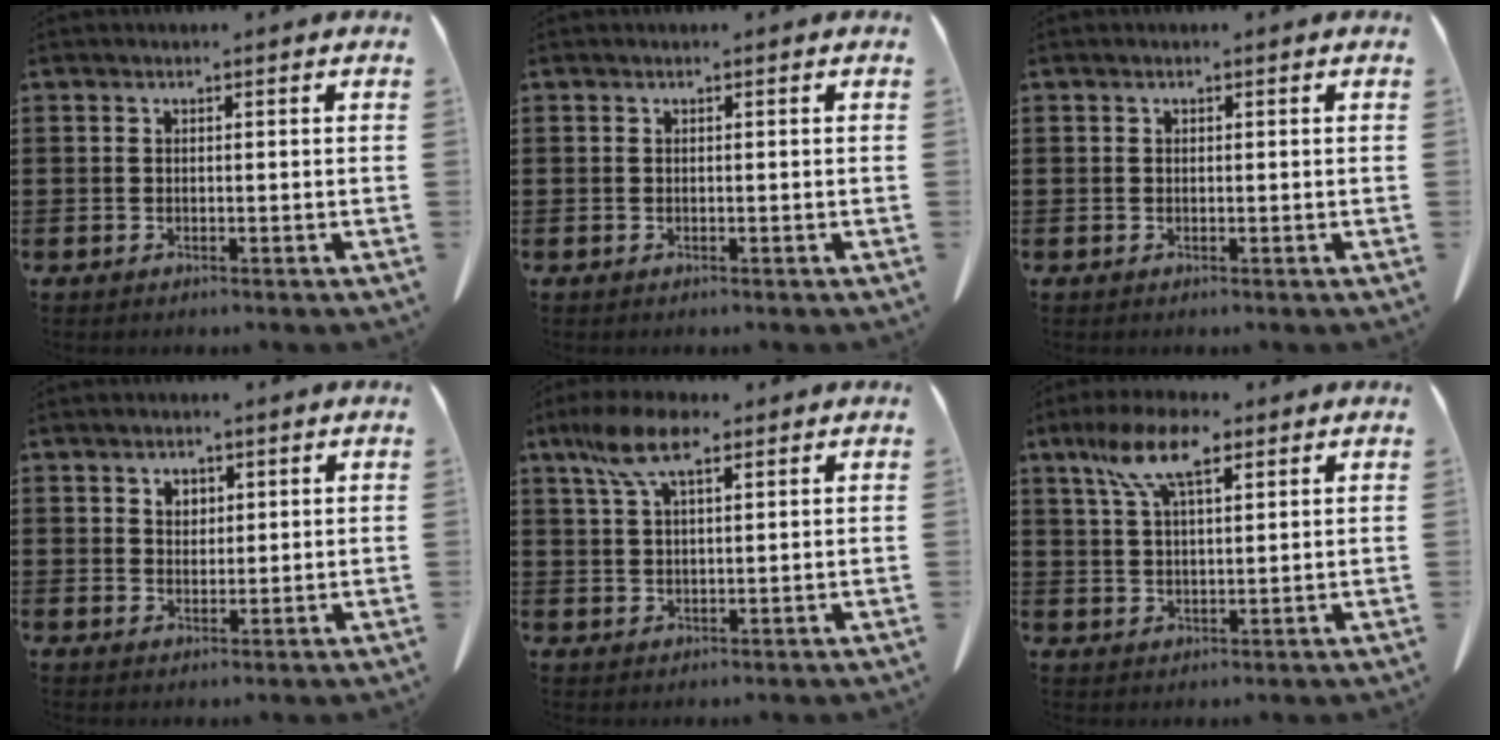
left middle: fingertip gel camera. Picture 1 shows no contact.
{"total": 0.0}
{"total": 0.0}
{"total": 2.2, "force": [1.4, 1.5, 0.8], "torque": [-0.012, 0.002, 0.023]}
{"total": 7.6, "force": [4.5, 2.3, 5.6], "torque": [-0.128, 0.000, 0.078]}
{"total": 8.8, "force": [5.3, 3.0, 6.4], "torque": [-0.140, 0.006, 0.095]}